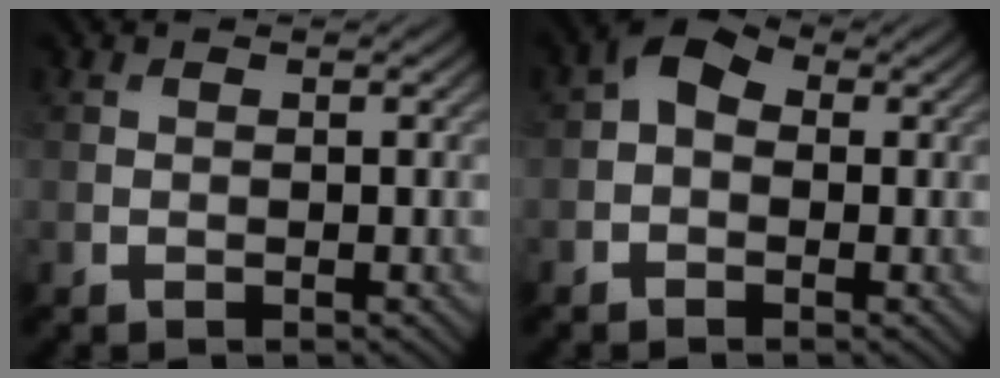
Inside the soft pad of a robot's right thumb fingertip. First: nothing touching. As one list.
[{"total": 3.6, "force": [0.4, 2.6, 2.5], "torque": [-0.049, 0.013, -0.004]}]